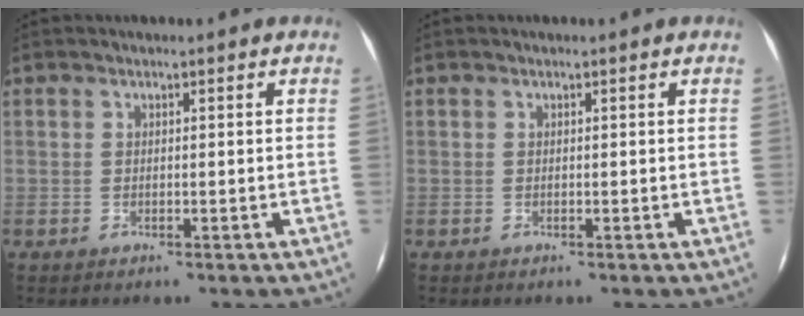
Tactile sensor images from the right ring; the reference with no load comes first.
{"total": 0.0}